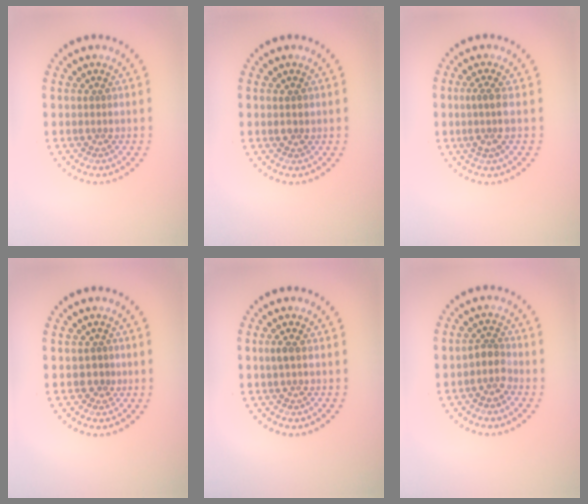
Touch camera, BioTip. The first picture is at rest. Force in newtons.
{"total": 1.1, "press": 1.0, "slide": 0.3}
{"total": 2.0, "press": 1.6, "slide": 1.1}
{"total": 0.8, "press": 0.6, "slide": 0.6}
{"total": 1.1, "press": 1.0, "slide": 0.2}
{"total": 2.0, "press": 1.7, "slide": 1.1}